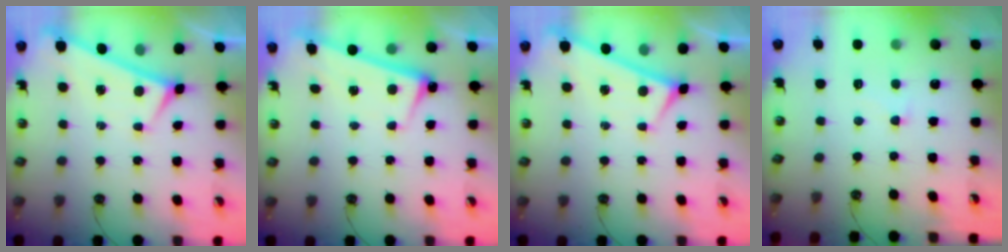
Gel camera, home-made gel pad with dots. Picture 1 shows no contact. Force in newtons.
{"total": 2.7, "press": 2.7, "slide": 0.6}
{"total": 0.0}
{"total": 4.3, "press": 4.2, "slide": 0.6}